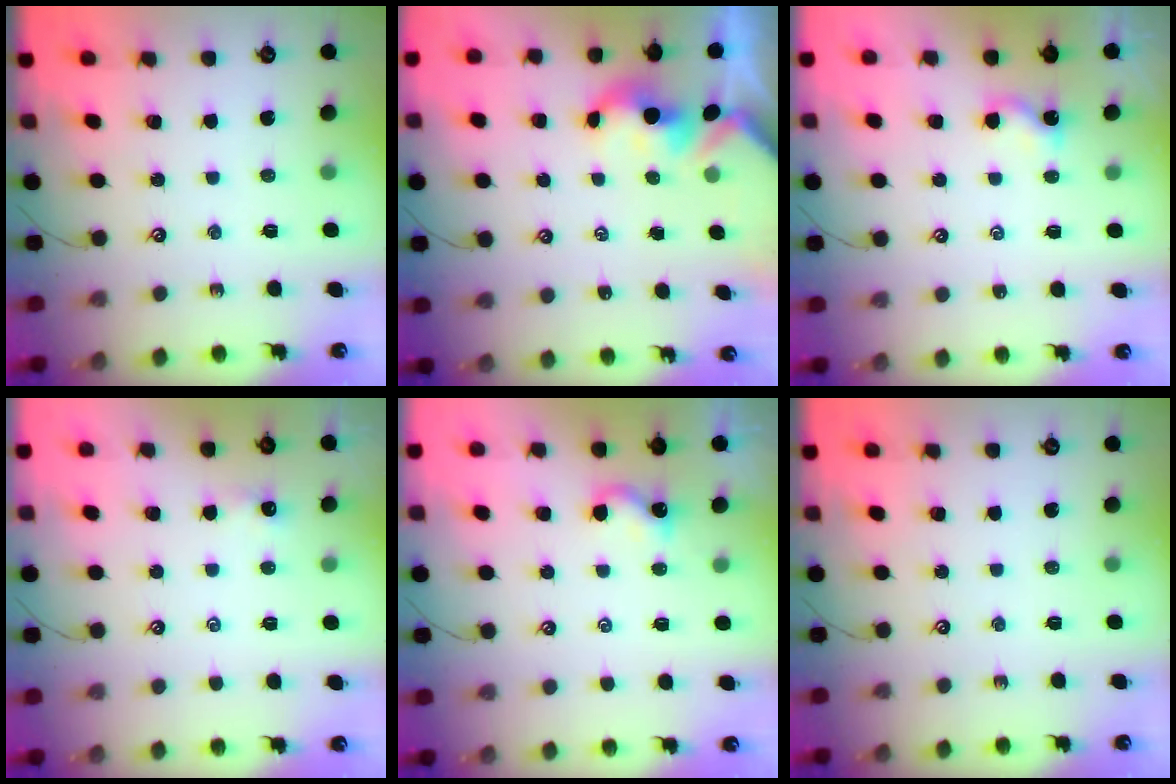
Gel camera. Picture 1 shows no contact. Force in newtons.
{"total": 1.7, "press": 1.7, "slide": 0.2}
{"total": 0.0}
{"total": 1.6, "press": 1.6, "slide": 0.2}
{"total": 0.9, "press": 0.8, "slide": 0.3}
{"total": 0.0}